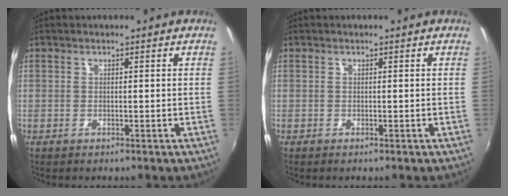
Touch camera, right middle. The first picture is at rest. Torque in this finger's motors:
{"motor_torque": [0.08, -0.06, 0.00, 0.00]}